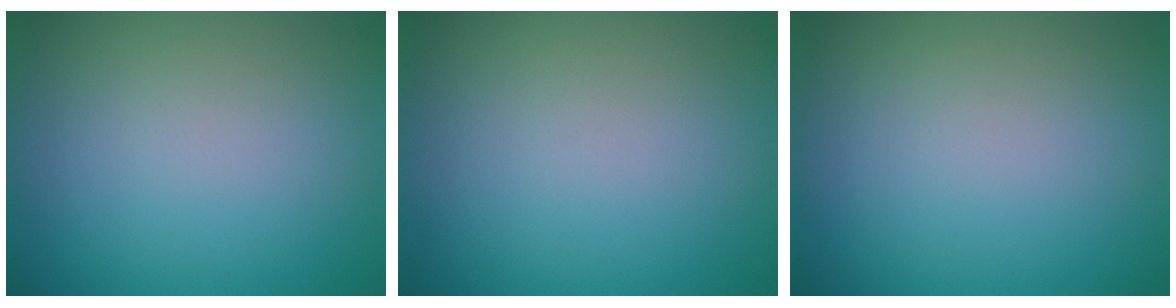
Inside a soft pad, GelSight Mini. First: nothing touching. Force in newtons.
{"total": 0.0}
{"total": 0.0}